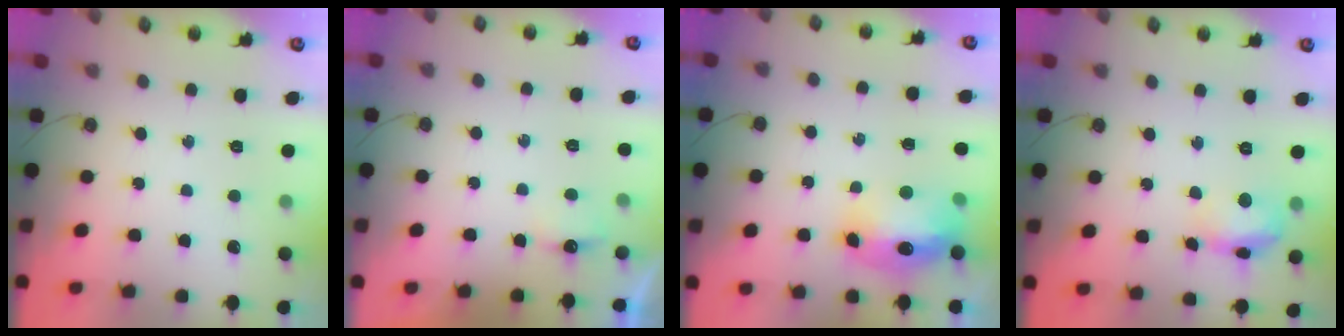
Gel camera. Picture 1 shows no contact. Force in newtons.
{"total": 3.8, "press": 3.7, "slide": 0.7}
{"total": 13.8, "press": 13.8, "slide": 1.3}
{"total": 13.0, "press": 13.0, "slide": 1.0}